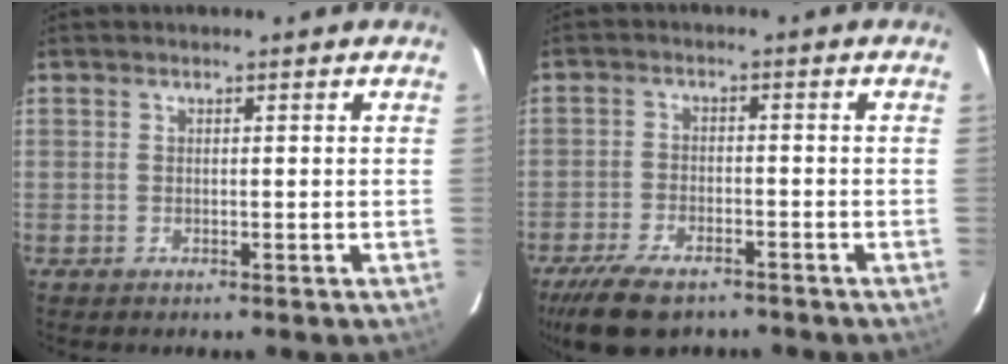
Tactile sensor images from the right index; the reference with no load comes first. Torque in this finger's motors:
{"motor_torque": [0.96, -0.76, 0.37, 0.10]}